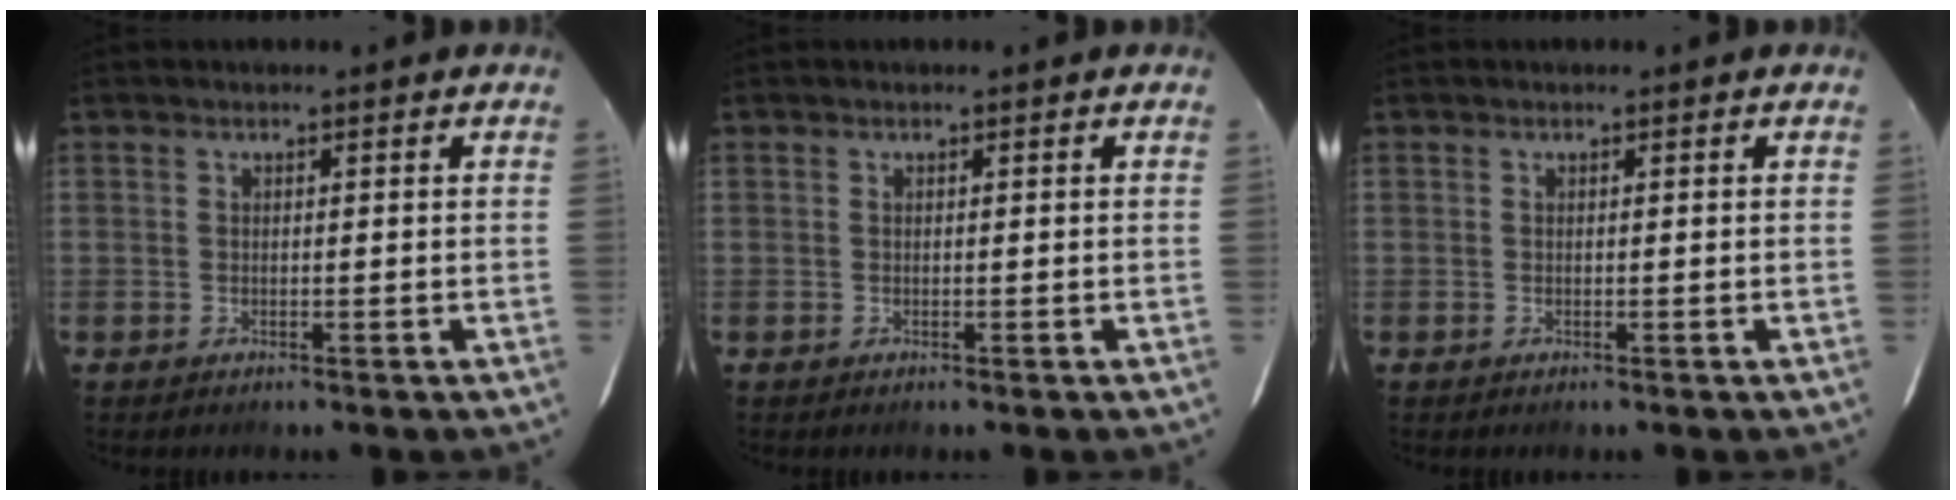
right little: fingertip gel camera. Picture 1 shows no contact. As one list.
[{"total": 0.0}, {"total": 0.0}]